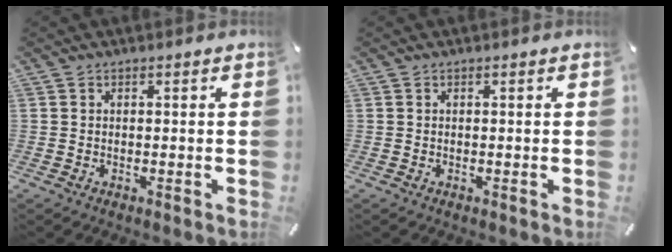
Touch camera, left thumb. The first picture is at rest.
{"total": 0.0}